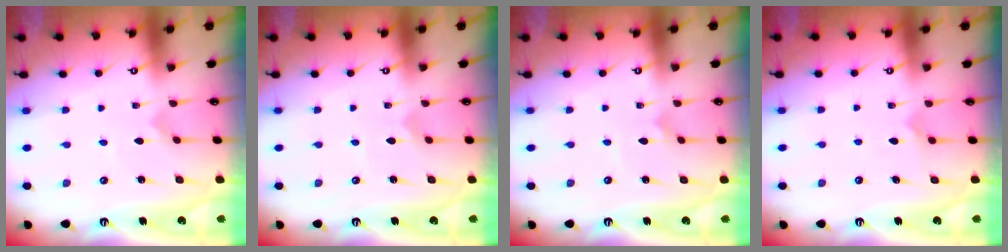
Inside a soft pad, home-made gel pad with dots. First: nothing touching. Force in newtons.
{"total": 2.1, "press": 2.1, "slide": 0.3}
{"total": 2.1, "press": 2.1, "slide": 0.1}
{"total": 4.6, "press": 4.6, "slide": 0.4}